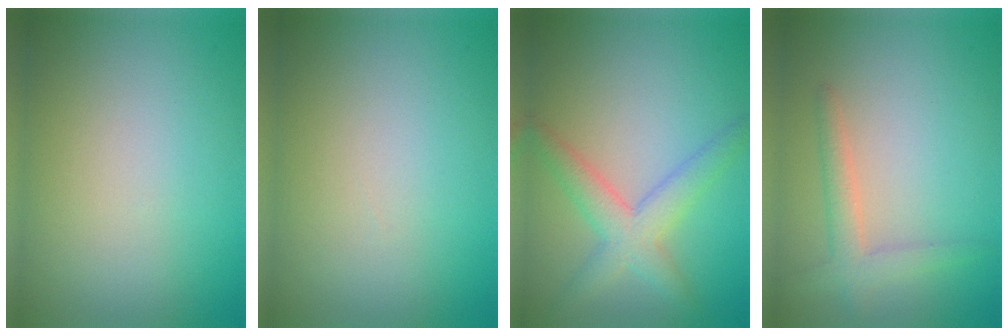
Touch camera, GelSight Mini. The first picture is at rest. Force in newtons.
{"total": 0.0}
{"total": 4.0, "press": 4.0, "slide": 0.2}
{"total": 2.5, "press": 2.5, "slide": 0.1}